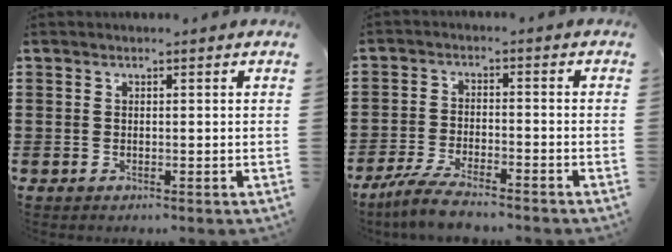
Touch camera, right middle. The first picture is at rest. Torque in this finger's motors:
{"motor_torque": [0.51, -0.20, 0.14, 0.03]}